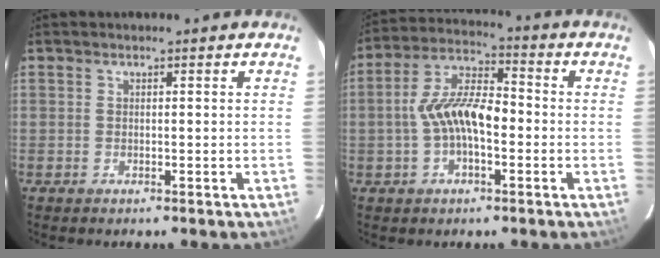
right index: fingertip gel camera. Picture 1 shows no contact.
{"total": 10.3, "force": [-1.9, 4.3, 9.1], "torque": [-0.183, 0.020, -0.038]}